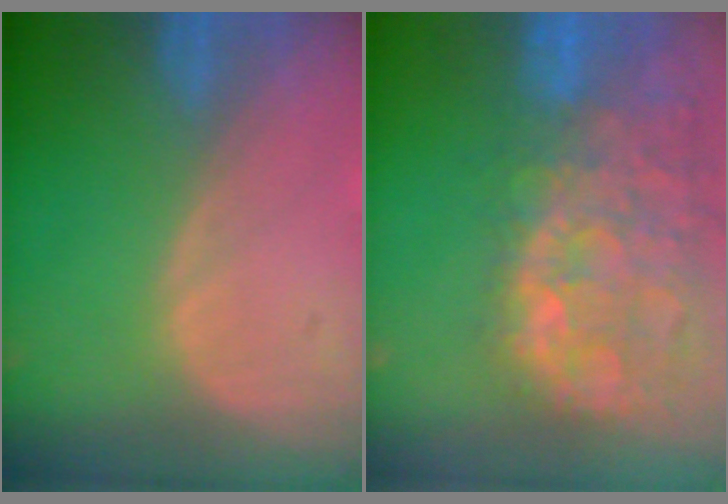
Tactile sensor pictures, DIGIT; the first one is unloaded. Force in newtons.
{"total": 14.9, "press": 12.0, "slide": 8.8}